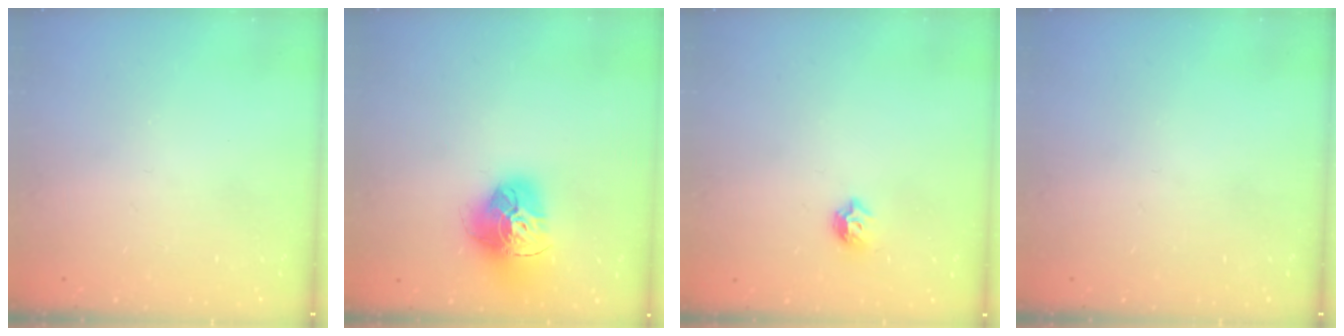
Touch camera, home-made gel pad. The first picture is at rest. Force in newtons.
{"total": 17.4, "press": 17.3, "slide": 1.7}
{"total": 5.3, "press": 5.2, "slide": 1.2}
{"total": 0.0}